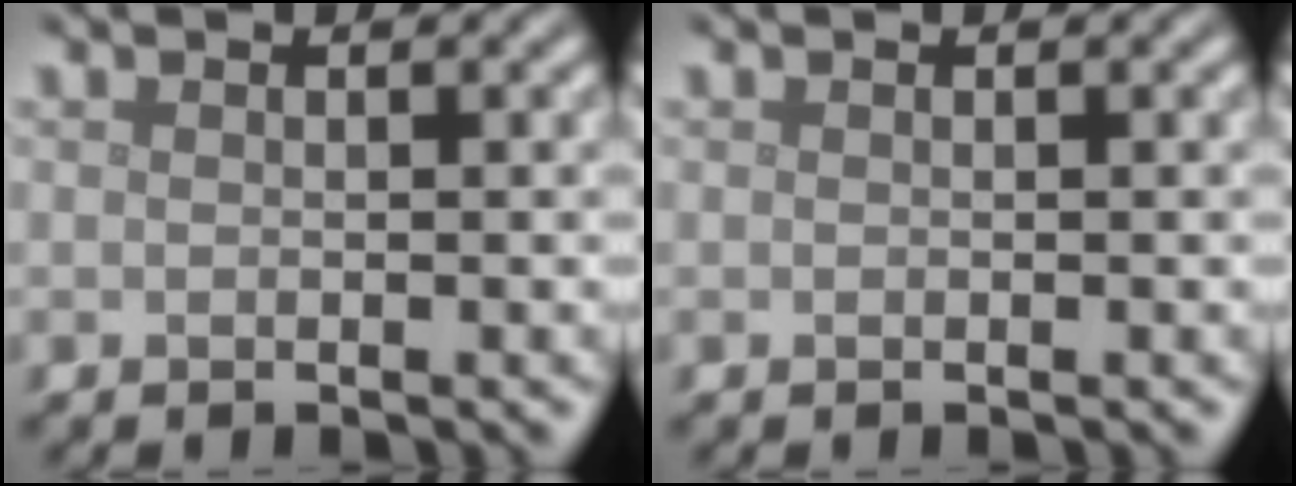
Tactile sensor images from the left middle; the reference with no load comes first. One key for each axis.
{"total": 0.0}